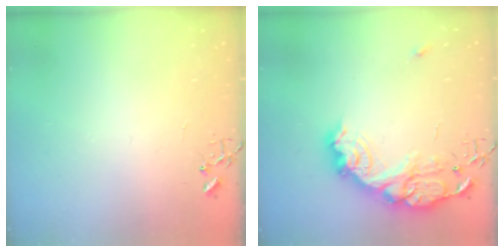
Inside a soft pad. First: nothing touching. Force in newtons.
{"total": 18.7, "press": 18.7, "slide": 1.3}